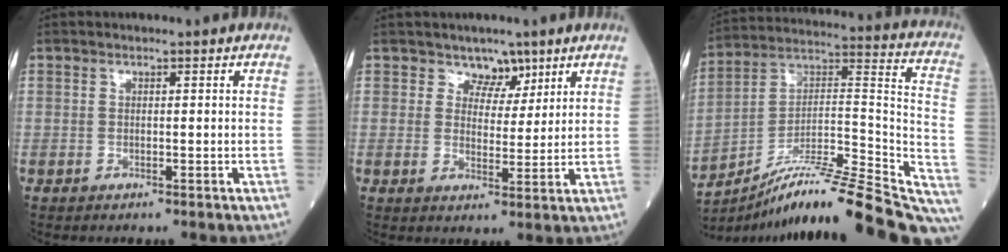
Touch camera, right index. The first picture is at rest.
{"total": 3.8, "force": [2.8, 2.5, 0.7], "torque": [0.001, -0.002, 0.046]}
{"total": 29.3, "force": [-24.5, 2.0, 15.9], "torque": [-0.159, 0.012, -0.363]}